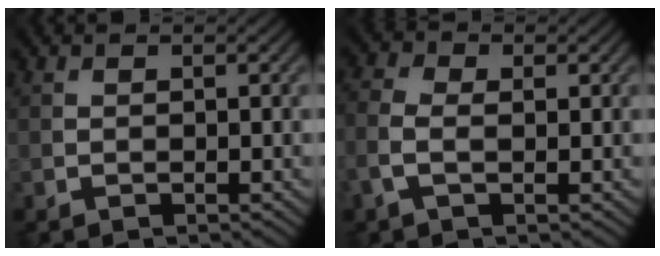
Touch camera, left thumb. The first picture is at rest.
{"total": 3.3, "force": [-0.5, 1.8, 2.7], "torque": [-0.077, 0.004, -0.016]}